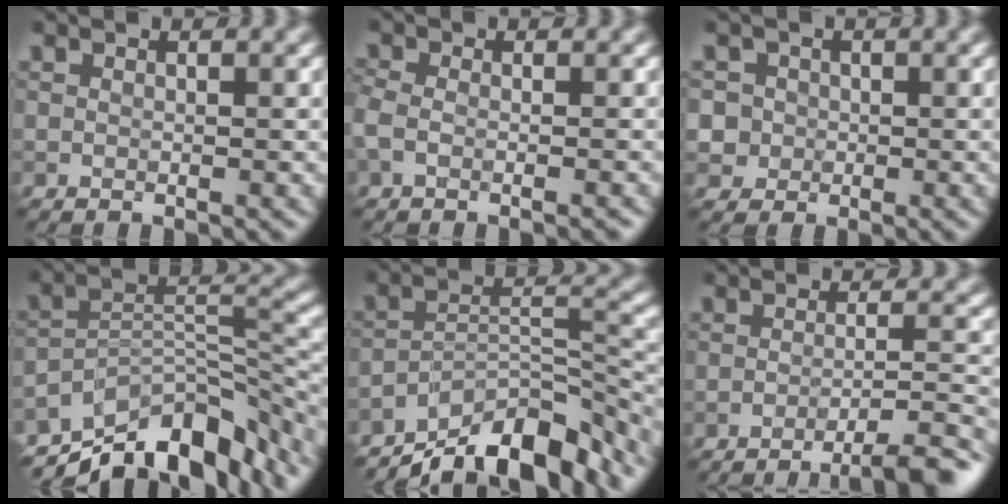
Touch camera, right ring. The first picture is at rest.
{"total": 2.4, "force": [-1.4, 1.1, 1.7], "torque": [-0.038, -0.005, -0.034]}
{"total": 3.7, "force": [0.1, 3.6, 1.0], "torque": [-0.002, 0.021, -0.005]}
{"total": 12.2, "force": [-9.2, 4.4, 6.6], "torque": [-0.107, 0.008, -0.161]}
{"total": 11.4, "force": [-9.1, 3.5, 5.9], "torque": [-0.082, 0.011, -0.161]}
{"total": 6.4, "force": [-4.3, 1.1, 4.6], "torque": [-0.057, 0.006, -0.060]}